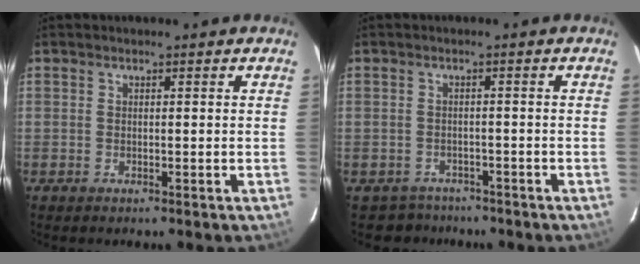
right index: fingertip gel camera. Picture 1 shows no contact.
{"total": 4.5, "force": [-3.7, 2.6, -0.4], "torque": [-0.003, 0.011, -0.056]}